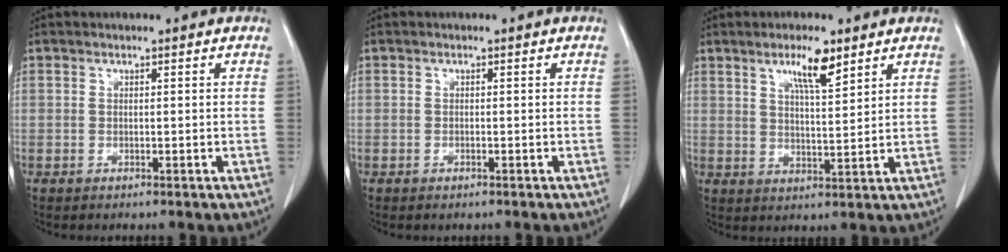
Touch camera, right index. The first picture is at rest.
{"total": 0.0}
{"total": 6.2, "force": [4.0, 0.9, 4.7], "torque": [-0.083, -0.001, 0.069]}